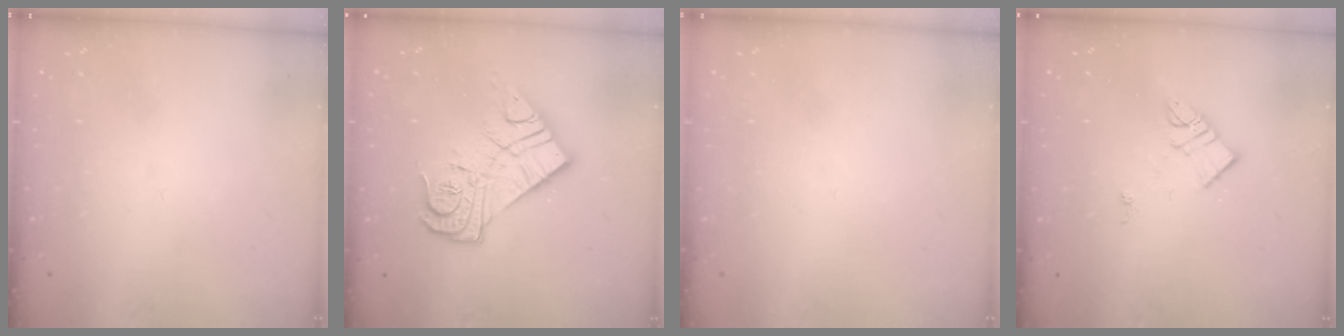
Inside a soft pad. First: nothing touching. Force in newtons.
{"total": 17.5, "press": 17.5, "slide": 1.3}
{"total": 1.8, "press": 1.7, "slide": 0.1}
{"total": 5.9, "press": 5.9, "slide": 0.4}